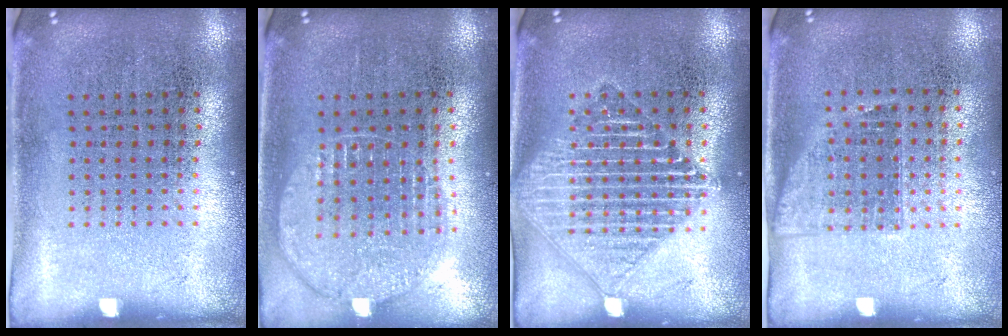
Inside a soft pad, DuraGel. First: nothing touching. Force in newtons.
{"total": 1.1, "press": 1.1, "slide": 0.1}
{"total": 2.1, "press": 2.1, "slide": 0.3}
{"total": 1.2, "press": 1.0, "slide": 0.7}